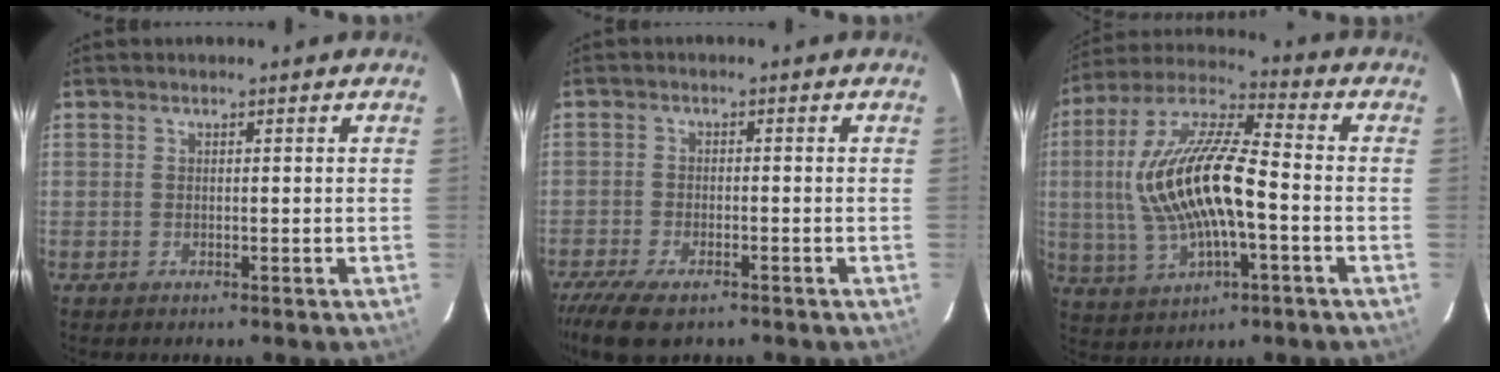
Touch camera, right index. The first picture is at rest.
{"total": 9.5, "force": [-7.1, 3.3, 5.3], "torque": [-0.136, -0.032, -0.129]}
{"total": 17.8, "force": [-1.8, 6.0, 16.6], "torque": [-0.332, 0.007, -0.030]}